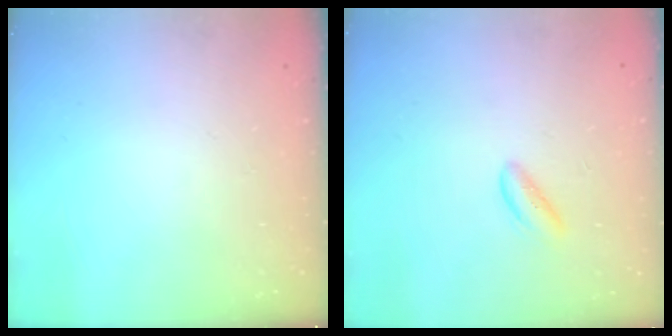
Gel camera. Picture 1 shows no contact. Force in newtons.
{"total": 2.1, "press": 2.1, "slide": 0.3}